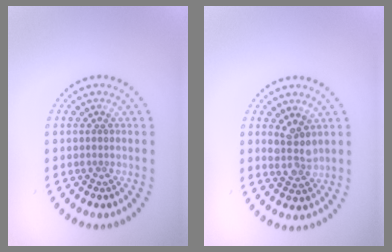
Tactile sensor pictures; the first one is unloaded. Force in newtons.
{"total": 2.5, "press": 2.2, "slide": 1.2}